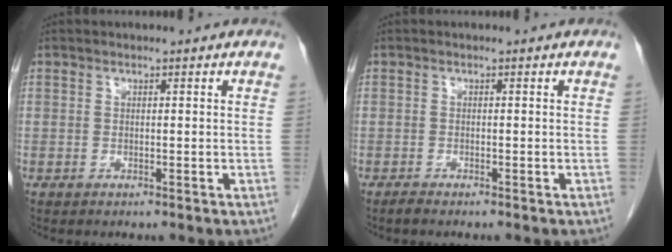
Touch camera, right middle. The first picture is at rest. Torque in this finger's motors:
{"motor_torque": [0.34, -0.20, 0.01, 0.01]}